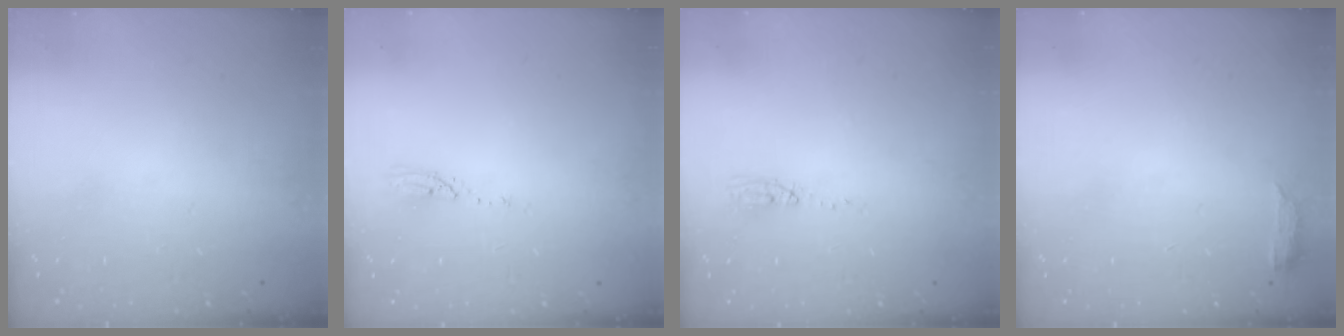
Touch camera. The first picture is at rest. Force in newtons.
{"total": 3.0, "press": 2.9, "slide": 0.3}
{"total": 3.6, "press": 3.3, "slide": 1.5}
{"total": 3.5, "press": 3.5, "slide": 0.6}